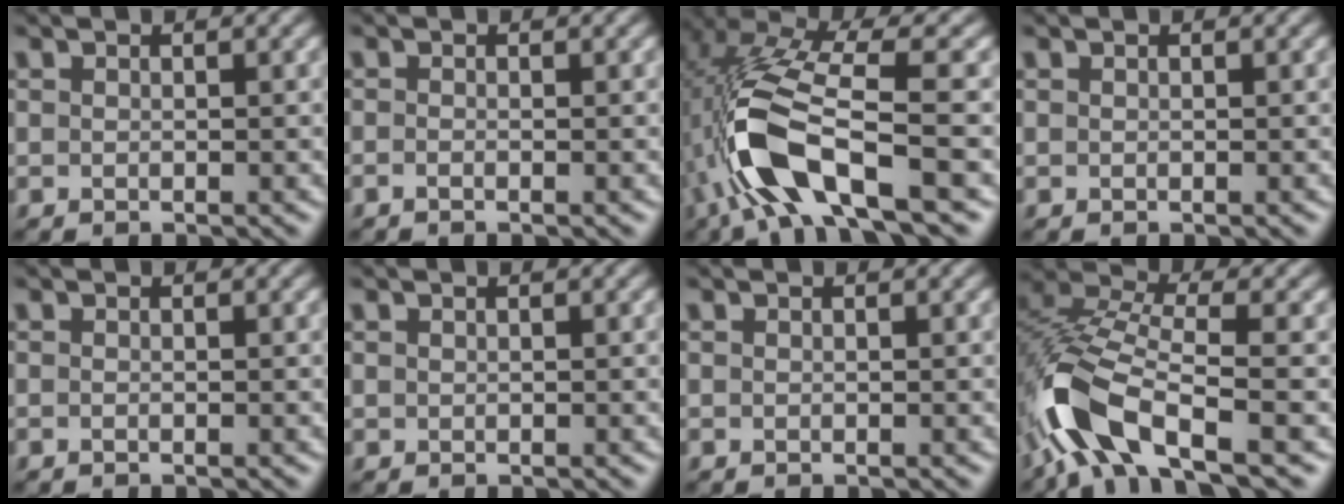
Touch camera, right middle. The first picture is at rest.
{"total": 0.6, "force": [-0.4, 0.2, 0.4], "torque": [-0.005, -0.008, -0.009]}
{"total": 9.7, "force": [-2.8, 3.3, 8.7], "torque": [-0.186, 0.006, -0.058]}
{"total": 0.0}
{"total": 0.0}
{"total": 0.0}
{"total": 0.0}
{"total": 9.2, "force": [-4.0, 3.6, 7.5], "torque": [-0.162, 0.009, -0.094]}